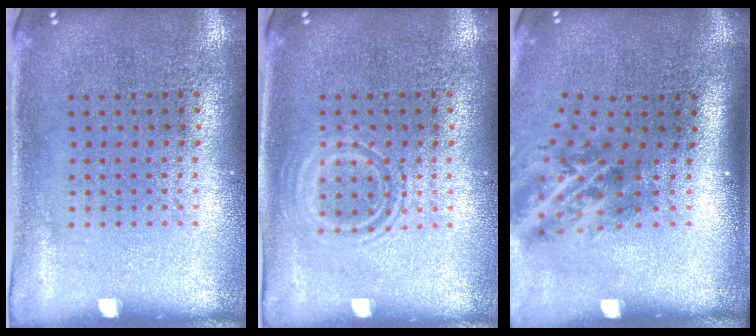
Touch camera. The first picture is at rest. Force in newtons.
{"total": 1.0, "press": 1.0, "slide": 0.2}
{"total": 2.1, "press": 1.3, "slide": 1.6}